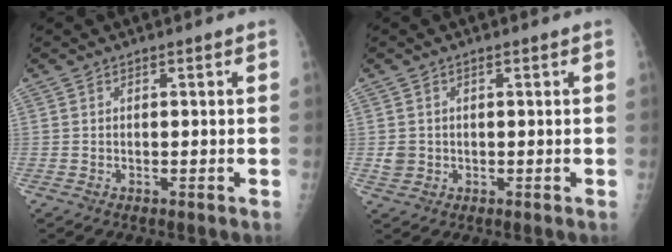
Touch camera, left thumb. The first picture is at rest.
{"total": 2.1, "force": [0.0, 2.0, 0.8], "torque": [-0.010, 0.001, 0.005]}